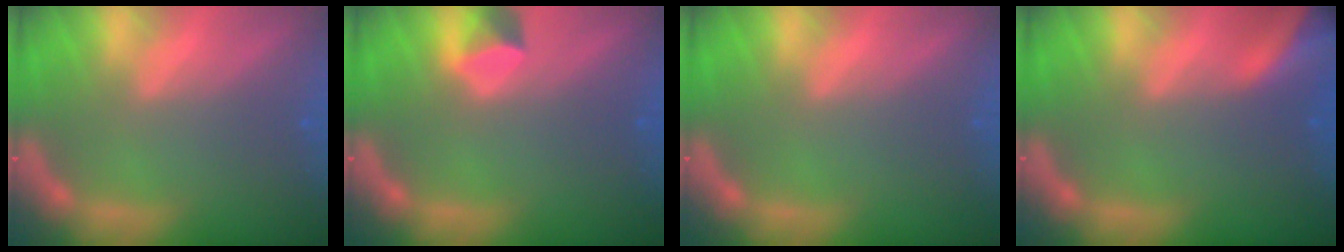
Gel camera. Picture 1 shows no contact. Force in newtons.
{"total": 1.9}
{"total": 0.0}
{"total": 9.0}